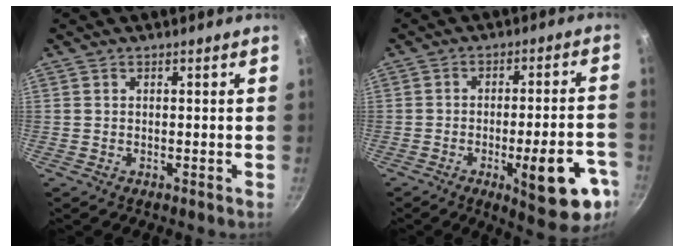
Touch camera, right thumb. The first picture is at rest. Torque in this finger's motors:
{"motor_torque": [1.86, 1.59, 1.50, -0.36, 0.37]}